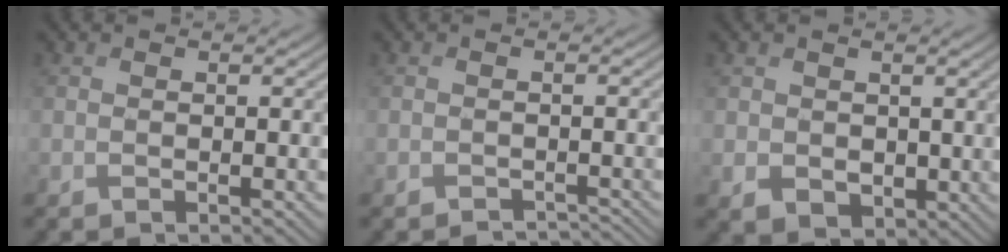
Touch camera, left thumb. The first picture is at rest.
{"total": 2.1, "force": [-2.0, 0.4, 0.5], "torque": [-0.004, -0.003, -0.033]}
{"total": 3.0, "force": [0.5, 2.6, 1.4], "torque": [-0.050, -0.012, 0.011]}